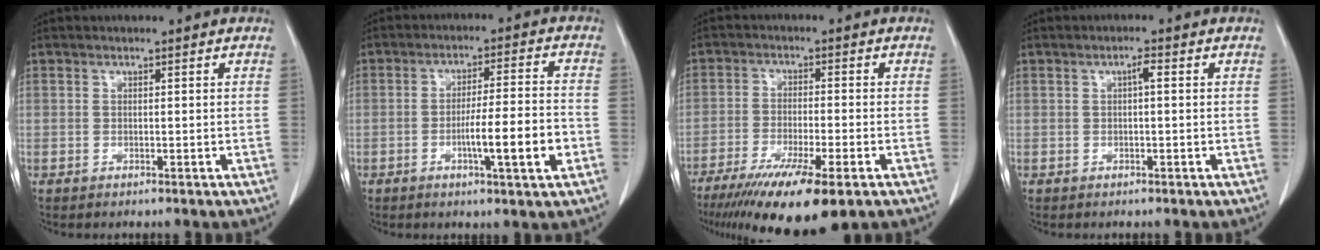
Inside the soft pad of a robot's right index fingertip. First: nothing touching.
{"total": 9.2, "force": [-3.0, 0.2, 8.7], "torque": [-0.136, -0.001, -0.048]}
{"total": 14.2, "force": [-9.4, 1.7, 10.6], "torque": [-0.165, -0.036, -0.150]}
{"total": 1.4, "force": [0.3, 0.1, 1.3], "torque": [-0.023, 0.005, 0.003]}